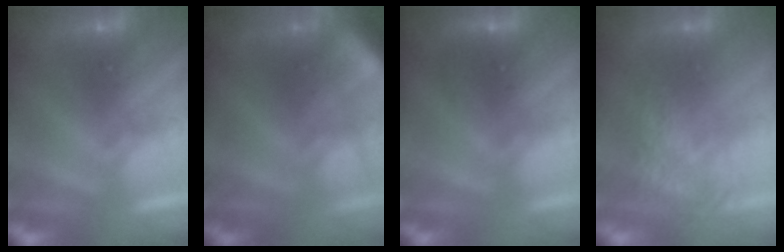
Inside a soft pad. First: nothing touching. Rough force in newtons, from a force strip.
{"total": 4.0}
{"total": 2.8}
{"total": 3.8}